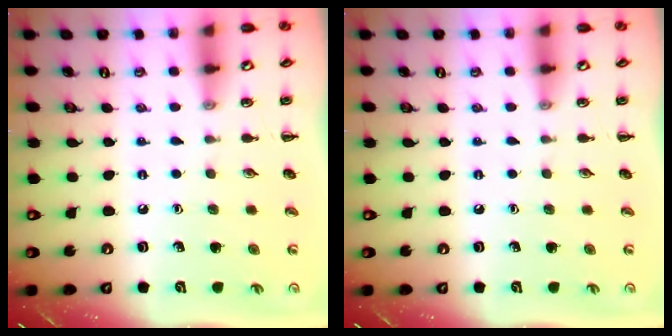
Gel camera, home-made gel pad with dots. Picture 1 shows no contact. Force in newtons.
{"total": 0.0}